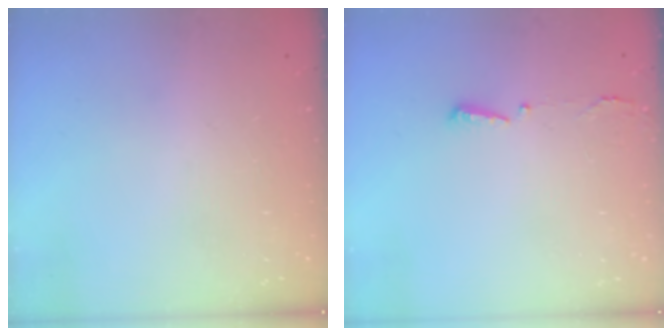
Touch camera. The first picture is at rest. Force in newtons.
{"total": 2.9, "press": 2.8, "slide": 0.6}